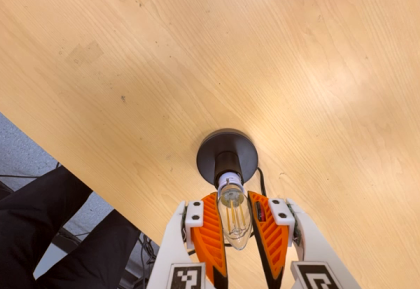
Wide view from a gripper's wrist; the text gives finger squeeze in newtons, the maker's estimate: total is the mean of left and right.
{"total": 12.8, "left": 11.7, "right": 13.9}